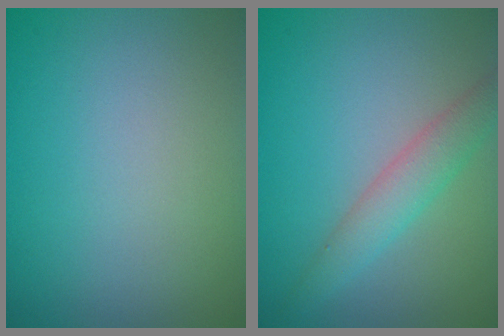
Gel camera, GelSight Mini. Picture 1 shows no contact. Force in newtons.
{"total": 3.0, "press": 3.0, "slide": 0.1}